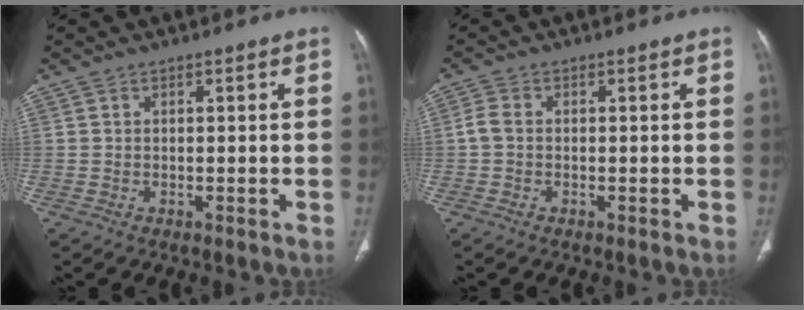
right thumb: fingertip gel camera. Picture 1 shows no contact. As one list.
[{"total": 2.2, "force": [-0.3, 1.6, 1.6], "torque": [-0.036, 0.004, -0.013]}]